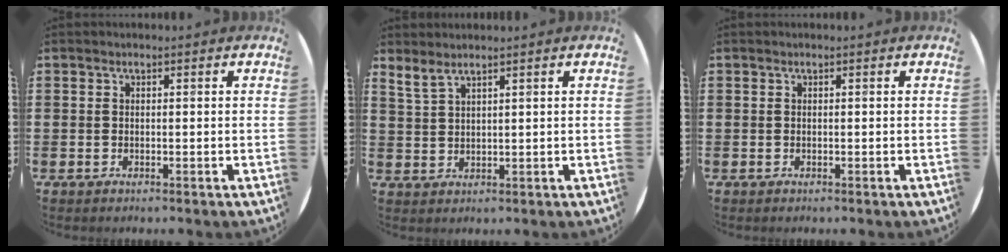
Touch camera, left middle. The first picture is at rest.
{"total": 2.1, "force": [2.0, 0.1, 0.7], "torque": [-0.018, 0.000, 0.037]}
{"total": 0.0}